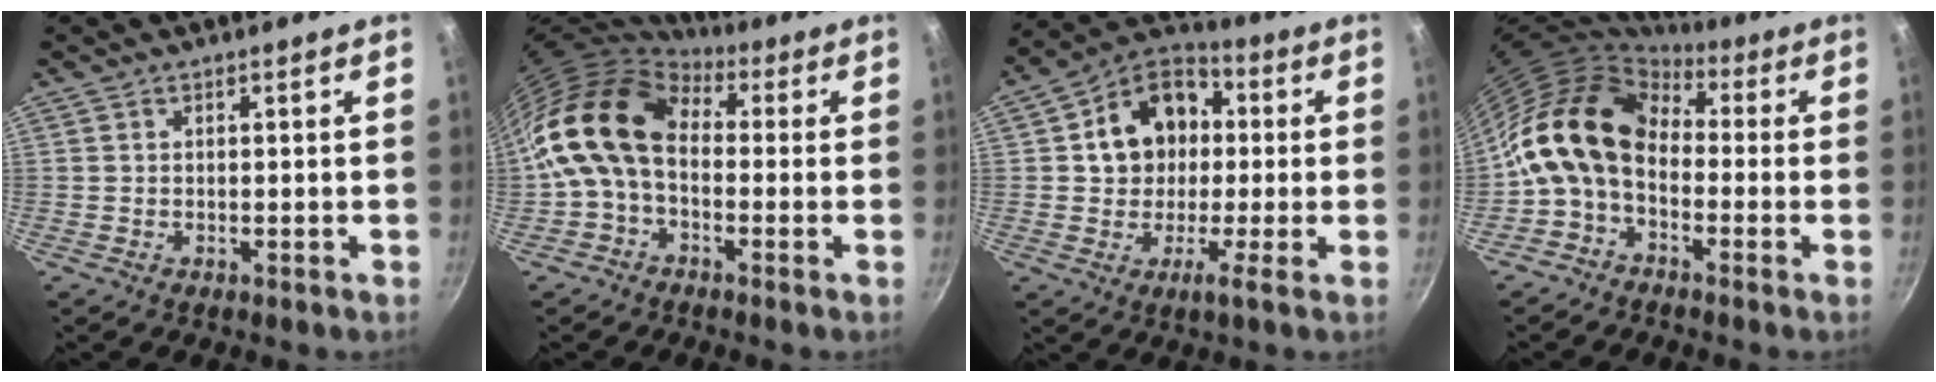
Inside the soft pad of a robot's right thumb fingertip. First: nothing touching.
{"total": 12.8, "force": [0.2, 8.3, 9.7], "torque": [-0.176, 0.026, -0.018]}
{"total": 13.4, "force": [1.7, 10.2, 8.5], "torque": [-0.113, 0.026, 0.002]}
{"total": 14.6, "force": [-0.9, 10.4, 10.2], "torque": [-0.174, 0.041, -0.041]}